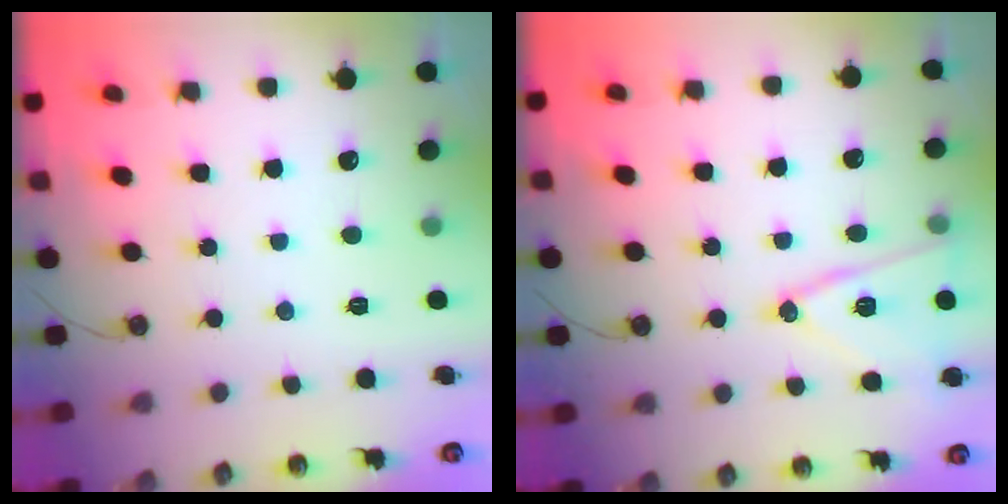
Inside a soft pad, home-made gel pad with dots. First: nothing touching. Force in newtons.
{"total": 13.3, "press": 13.1, "slide": 2.6}